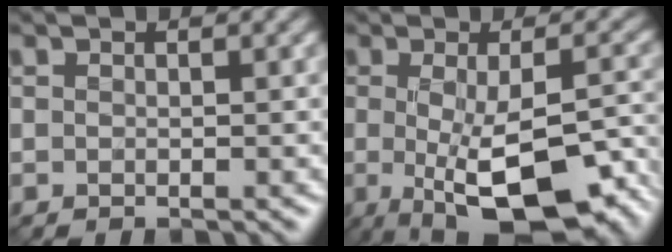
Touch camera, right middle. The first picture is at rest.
{"total": 11.1, "force": [-4.1, 4.0, 9.5], "torque": [-0.162, -0.034, -0.047]}